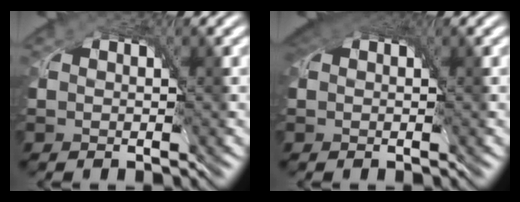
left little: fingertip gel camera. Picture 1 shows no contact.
{"total": 3.9, "force": [2.1, 2.1, 2.5], "torque": [-0.043, 0.011, 0.025]}